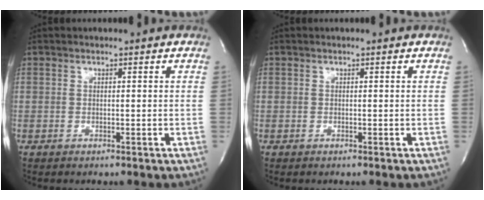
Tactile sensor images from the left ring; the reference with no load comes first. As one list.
[{"total": 0.0}]